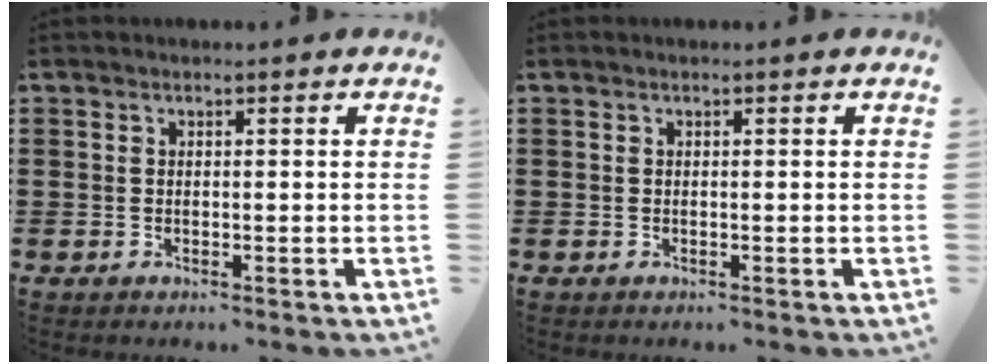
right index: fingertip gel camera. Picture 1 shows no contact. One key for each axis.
{"total": 0.0}